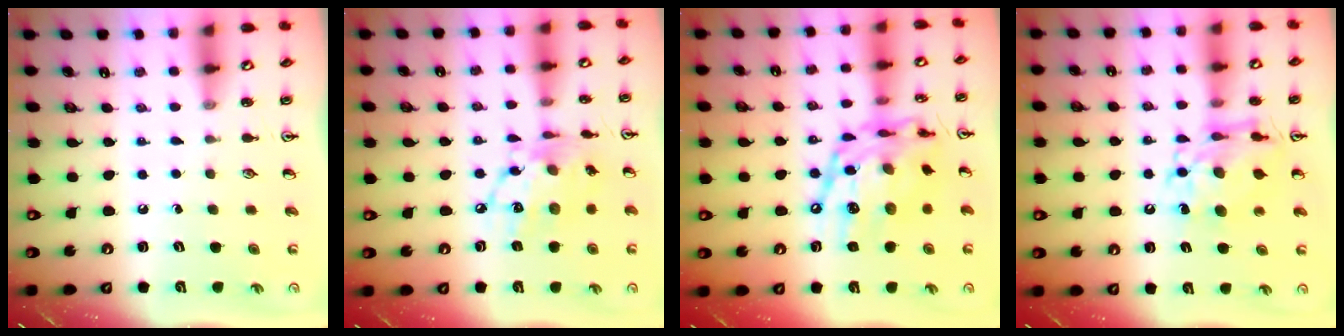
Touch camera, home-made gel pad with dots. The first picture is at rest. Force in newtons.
{"total": 14.9, "press": 14.8, "slide": 1.4}
{"total": 20.0, "press": 19.9, "slide": 1.6}
{"total": 11.7, "press": 11.6, "slide": 1.2}